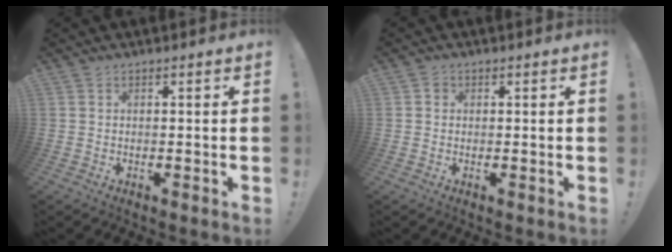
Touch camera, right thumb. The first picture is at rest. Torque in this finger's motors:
{"motor_torque": [0.04, -0.06, -0.03, 0.13, 0.00]}